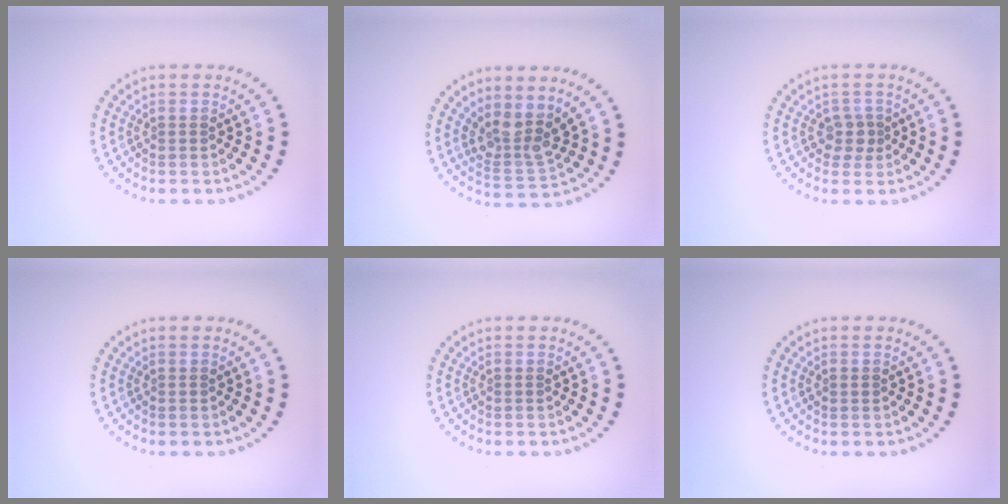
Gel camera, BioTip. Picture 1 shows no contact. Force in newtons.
{"total": 3.5, "press": 2.9, "slide": 2.1}
{"total": 1.7, "press": 1.4, "slide": 1.1}
{"total": 0.0}
{"total": 0.0}
{"total": 0.7, "press": 0.7, "slide": 0.0}